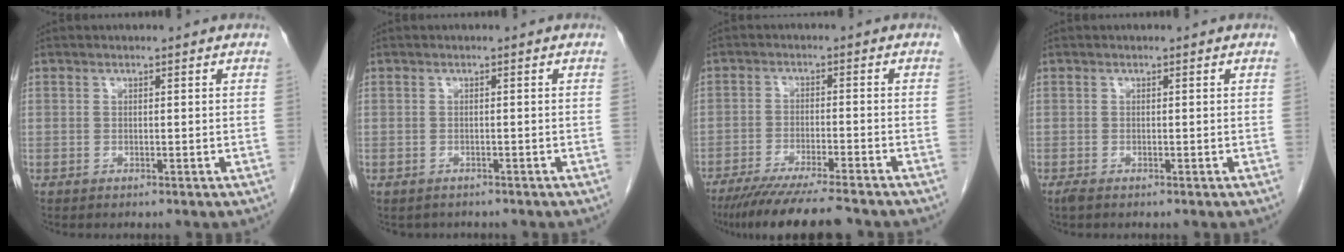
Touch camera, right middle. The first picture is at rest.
{"total": 1.6, "force": [-1.4, 0.9, 0.1], "torque": [-0.008, -0.001, -0.018]}
{"total": 12.2, "force": [-10.4, 0.3, 6.4], "torque": [-0.086, -0.031, -0.162]}
{"total": 0.9, "force": [-0.7, 0.2, 0.5], "torque": [-0.016, -0.004, -0.012]}